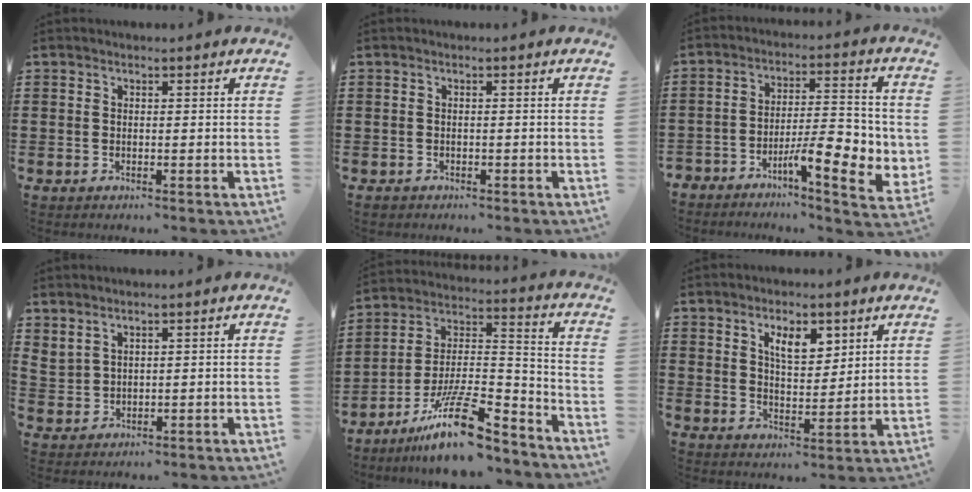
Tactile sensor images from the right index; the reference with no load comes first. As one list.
[{"total": 0.6, "force": [-0.5, 0.3, 0.1], "torque": [-0.003, 0.000, -0.011]}, {"total": 8.5, "force": [-4.2, 2.6, 6.9], "torque": [-0.098, -0.003, -0.076]}, {"total": 1.9, "force": [1.7, 0.7, 0.4], "torque": [-0.015, 0.004, 0.034]}, {"total": 15.7, "force": [-11.0, 4.3, 10.3], "torque": [-0.179, 0.041, -0.192]}, {"total": 5.7, "force": [3.3, 2.5, 3.9], "torque": [-0.070, 0.001, 0.055]}]